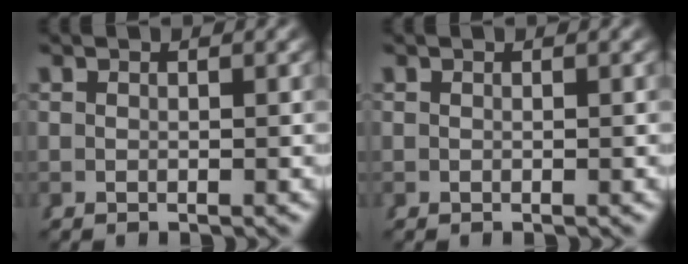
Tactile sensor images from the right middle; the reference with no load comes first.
{"total": 0.0}